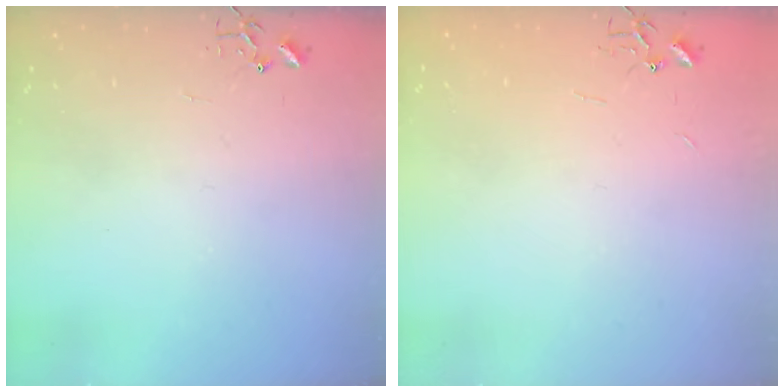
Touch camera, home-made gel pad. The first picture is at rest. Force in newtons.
{"total": 2.2, "press": 2.2, "slide": 0.3}